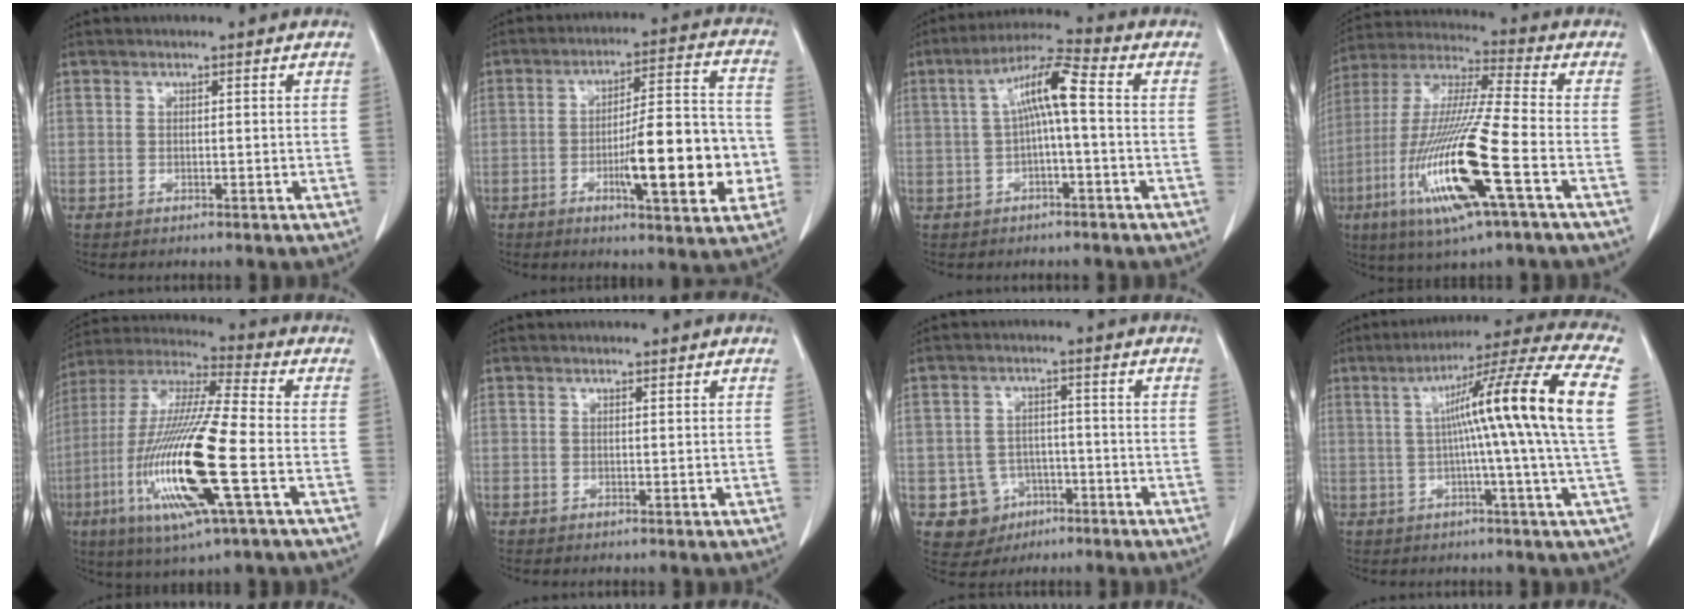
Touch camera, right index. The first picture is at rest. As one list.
[{"total": 16.0, "force": [-4.2, 2.8, 15.2], "torque": [-0.226, 0.010, -0.060]}, {"total": 7.7, "force": [0.4, 0.6, 7.6], "torque": [-0.140, 0.028, 0.006]}, {"total": 19.2, "force": [-6.8, 0.6, 17.9], "torque": [-0.385, -0.028, -0.132]}, {"total": 20.0, "force": [-5.7, 1.3, 19.1], "torque": [-0.411, -0.025, -0.110]}, {"total": 0.0}, {"total": 6.2, "force": [-2.5, 5.6, 1.0], "torque": [-0.014, 0.010, -0.030]}, {"total": 17.8, "force": [2.0, -2.2, 17.5], "torque": [-0.250, 0.017, 0.015]}]